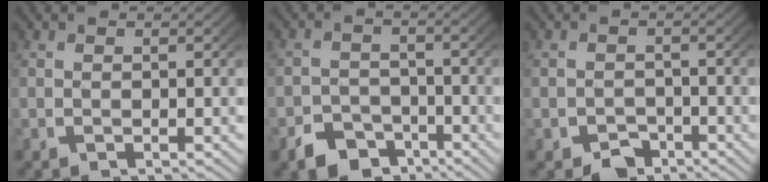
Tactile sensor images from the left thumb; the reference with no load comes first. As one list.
[{"total": 6.2, "force": [-4.3, 4.1, 1.8], "torque": [-0.017, -0.023, -0.074]}, {"total": 3.1, "force": [-2.3, 2.0, 0.9], "torque": [-0.005, -0.017, -0.037]}]